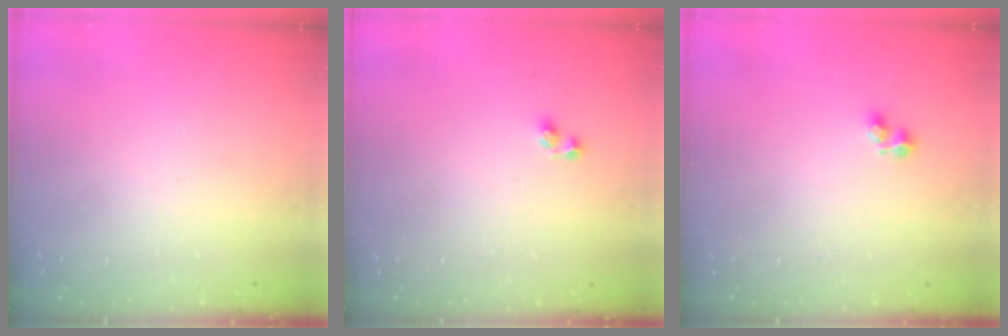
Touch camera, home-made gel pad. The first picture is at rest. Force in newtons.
{"total": 2.7, "press": 2.6, "slide": 0.6}
{"total": 2.4, "press": 2.3, "slide": 0.8}